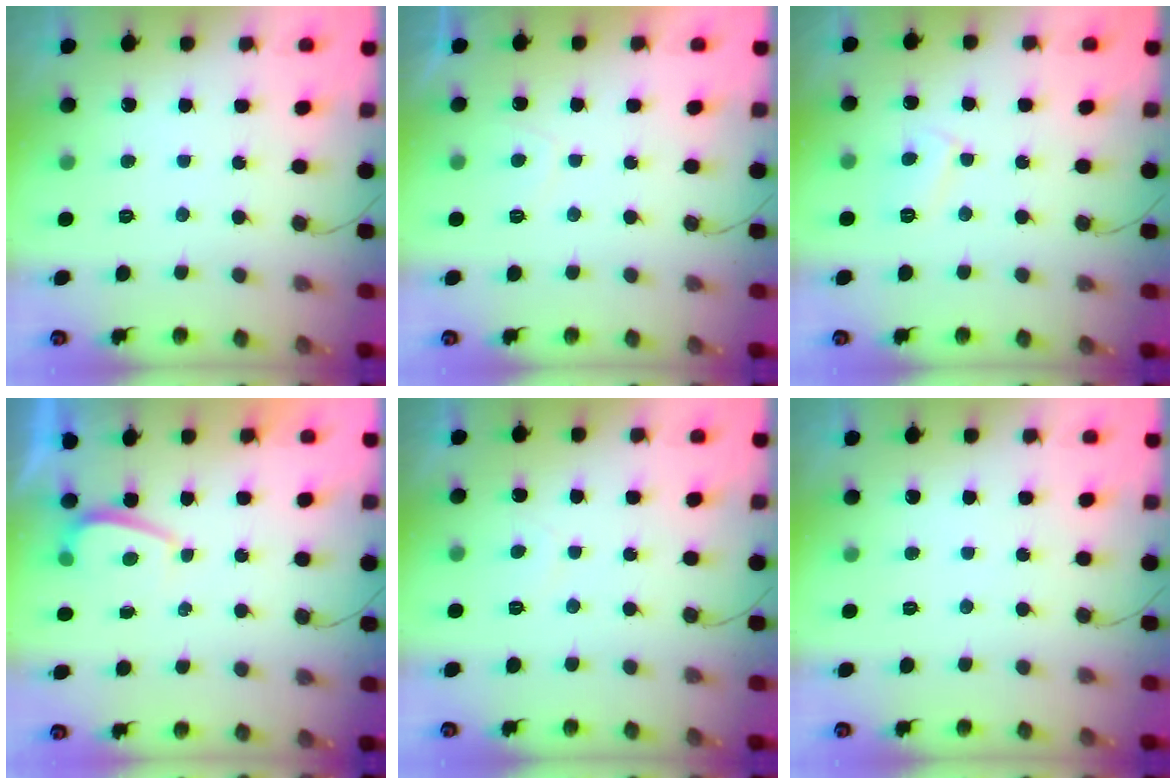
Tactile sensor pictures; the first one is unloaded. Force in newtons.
{"total": 2.8, "press": 2.7, "slide": 0.8}
{"total": 5.0, "press": 4.9, "slide": 0.5}
{"total": 0.6, "press": 0.3, "slide": 0.5}
{"total": 0.8, "press": 0.6, "slide": 0.4}
{"total": 0.0}